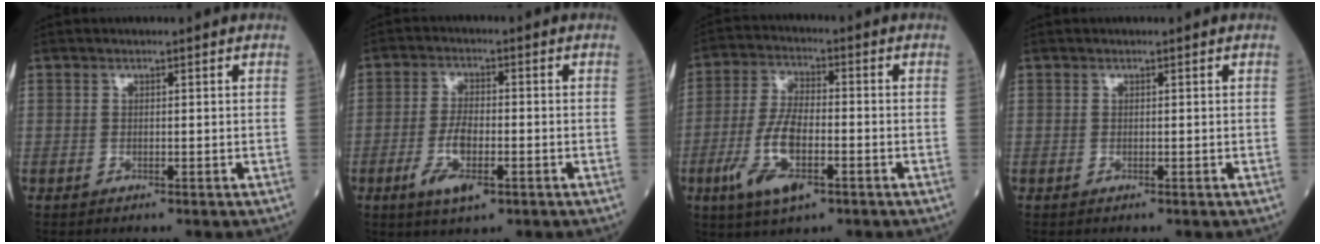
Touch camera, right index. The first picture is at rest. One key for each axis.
{"total": 6.4, "fx": -2.7, "fy": 2.0, "fz": 5.5, "tx": -0.109, "ty": -0.005, "tz": -0.046}
{"total": 9.9, "fx": -4.0, "fy": 3.2, "fz": 8.5, "tx": -0.181, "ty": -0.008, "tz": -0.073}
{"total": 0.0}